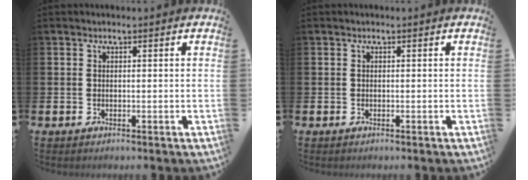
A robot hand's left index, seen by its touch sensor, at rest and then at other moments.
{"total": 0.0}